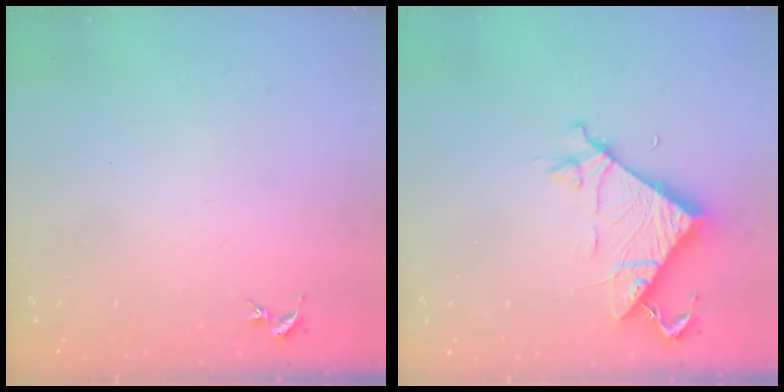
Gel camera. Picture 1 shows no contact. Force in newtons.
{"total": 7.5, "press": 7.5, "slide": 0.5}